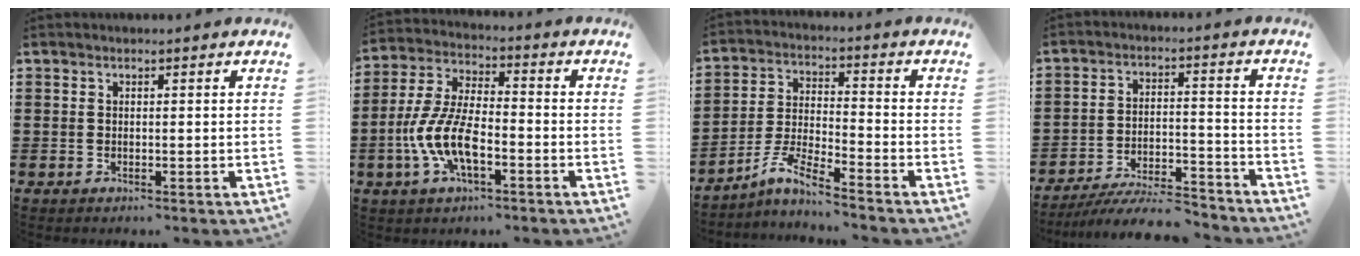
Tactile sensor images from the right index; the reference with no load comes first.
{"total": 9.3, "force": [-3.4, 3.5, 7.8], "torque": [-0.187, -0.011, -0.069]}
{"total": 5.9, "force": [-5.2, -0.1, 2.7], "torque": [-0.075, -0.013, -0.109]}
{"total": 7.6, "force": [-7.1, 0.7, 2.6], "torque": [-0.047, 0.008, -0.135]}